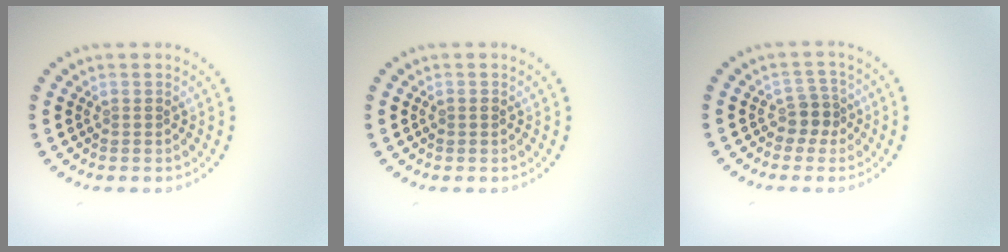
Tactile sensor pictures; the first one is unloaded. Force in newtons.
{"total": 0.7, "press": 0.7, "slide": 0.1}
{"total": 2.0, "press": 1.6, "slide": 1.2}